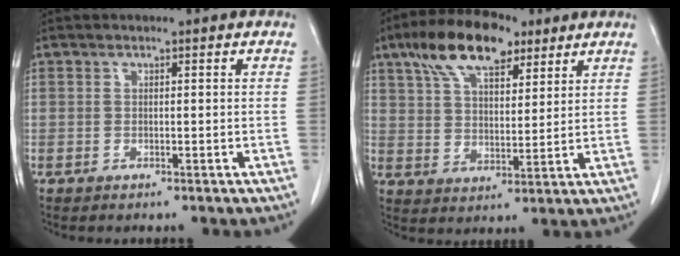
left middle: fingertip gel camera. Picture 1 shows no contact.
{"total": 13.1, "force": [8.1, 5.3, 8.8], "torque": [-0.161, 0.028, 0.147]}